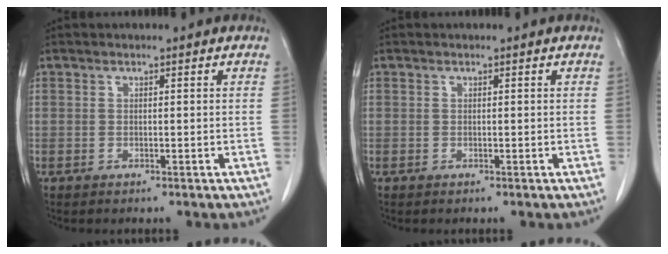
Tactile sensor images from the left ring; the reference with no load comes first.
{"total": 0.0}